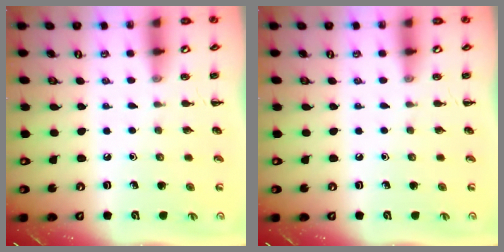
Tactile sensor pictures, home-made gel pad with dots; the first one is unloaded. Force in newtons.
{"total": 0.0}